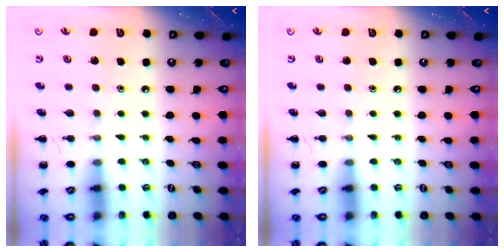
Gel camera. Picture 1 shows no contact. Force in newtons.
{"total": 0.0}